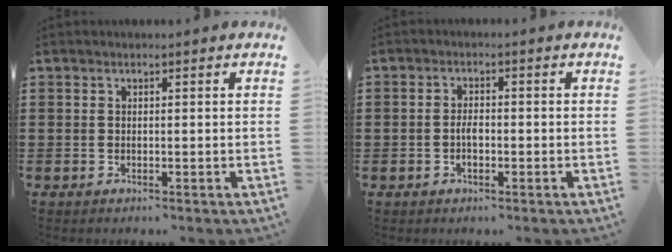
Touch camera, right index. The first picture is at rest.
{"total": 2.5, "force": [-0.7, 1.0, 2.2], "torque": [-0.050, -0.003, -0.015]}